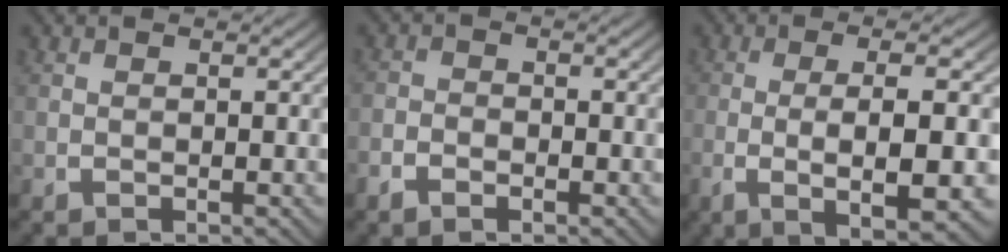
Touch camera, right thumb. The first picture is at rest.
{"total": 1.6, "force": [-1.1, 1.0, 0.5], "torque": [-0.007, -0.003, -0.027]}
{"total": 7.2, "force": [-1.0, 2.1, 6.9], "torque": [-0.141, -0.019, -0.002]}